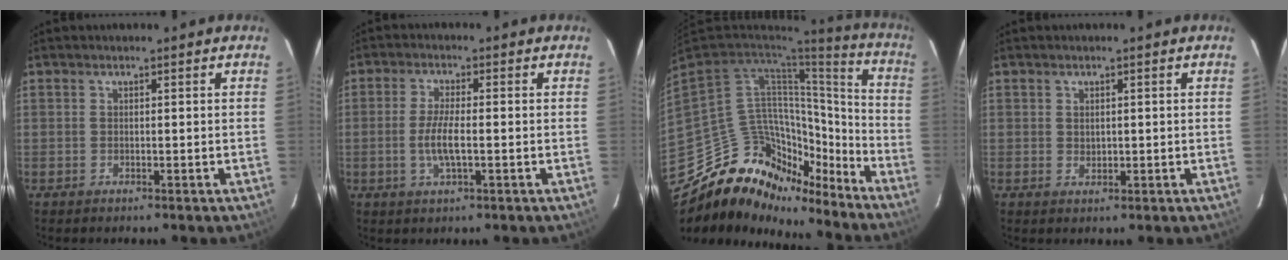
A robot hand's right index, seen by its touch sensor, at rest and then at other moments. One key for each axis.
{"total": 5.0, "fx": -1.1, "fy": 1.1, "fz": 4.8, "tx": -0.094, "ty": -0.006, "tz": -0.020}
{"total": 21.6, "fx": -16.1, "fy": 12.9, "fz": 6.5, "tx": -0.143, "ty": 0.056, "tz": -0.249}
{"total": 1.2, "fx": 0.4, "fy": 1.1, "fz": 0.4, "tx": -0.003, "ty": 0.000, "tz": 0.009}